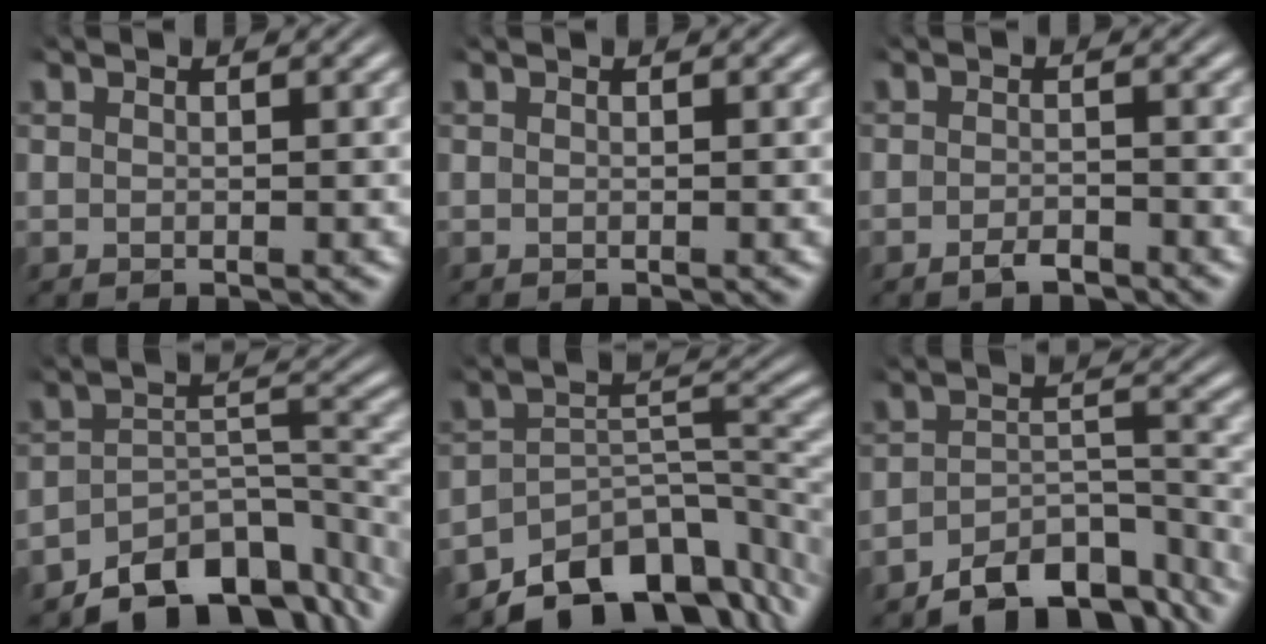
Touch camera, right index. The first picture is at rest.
{"total": 0.0}
{"total": 2.2, "force": [-2.1, 0.7, 0.4], "torque": [-0.010, -0.002, -0.039]}
{"total": 11.3, "force": [-8.2, 5.3, 5.8], "torque": [-0.082, -0.030, -0.116]}
{"total": 13.1, "force": [-8.5, 6.9, 7.3], "torque": [-0.103, -0.036, -0.123]}
{"total": 9.1, "force": [-7.8, 3.3, 3.3], "torque": [-0.038, -0.017, -0.116]}